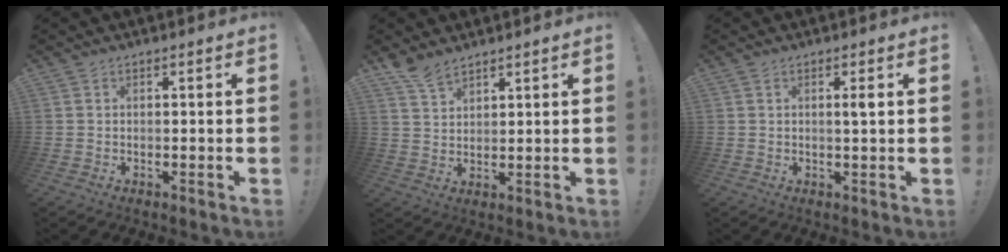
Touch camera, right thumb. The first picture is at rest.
{"total": 5.7, "force": [5.0, 1.8, 2.0], "torque": [-0.029, -0.030, 0.092]}
{"total": 2.1, "force": [0.5, -0.2, 2.0], "torque": [-0.027, -0.005, 0.003]}